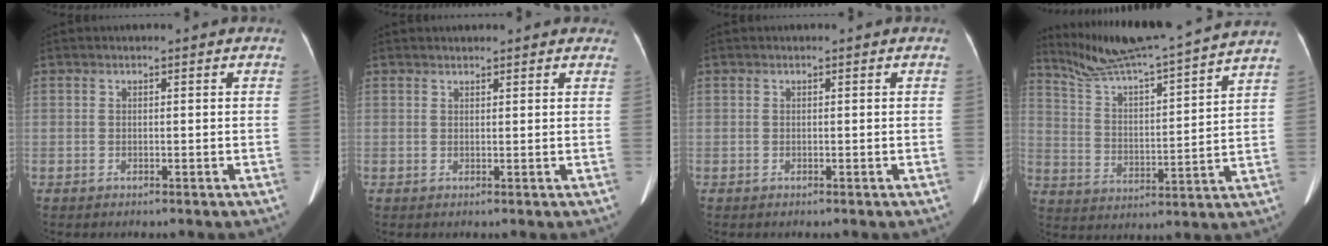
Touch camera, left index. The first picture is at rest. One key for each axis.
{"total": 5.5, "fx": 5.0, "fy": 1.6, "fz": 1.8, "tx": -0.013, "ty": 0.024, "tz": 0.052}
{"total": 0.0}
{"total": 21.1, "fx": 19.3, "fy": -1.2, "fz": 8.6, "tx": -0.155, "ty": -0.017, "tz": 0.284}